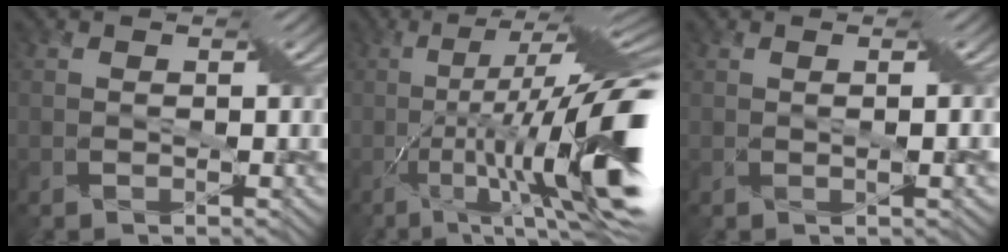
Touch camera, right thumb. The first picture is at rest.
{"total": 16.9, "force": [-2.7, 2.4, 16.5], "torque": [-0.273, -0.005, -0.028]}
{"total": 1.7, "force": [0.4, -0.6, 1.5], "torque": [-0.032, -0.003, 0.015]}